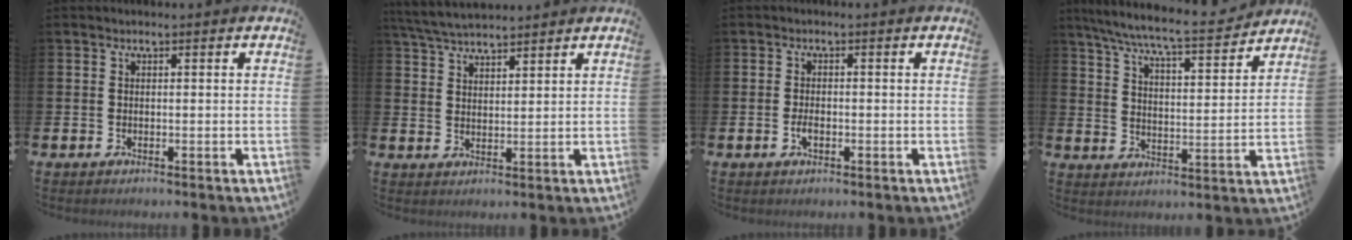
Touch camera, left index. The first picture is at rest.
{"total": 4.9, "force": [4.7, 0.6, 1.1], "torque": [-0.039, -0.016, 0.087]}
{"total": 1.8, "force": [-0.6, 0.9, 1.4], "torque": [-0.033, 0.004, -0.011]}
{"total": 8.0, "force": [7.4, 0.6, 3.1], "torque": [-0.084, -0.053, 0.124]}